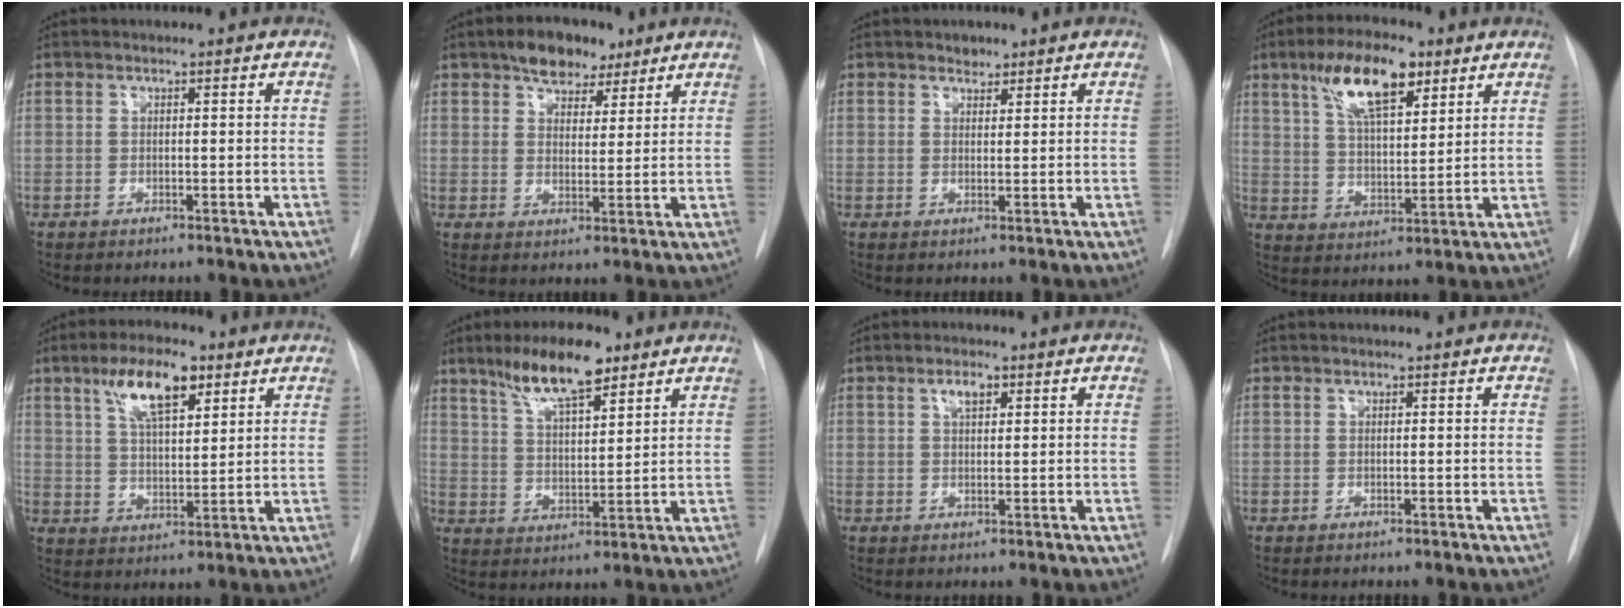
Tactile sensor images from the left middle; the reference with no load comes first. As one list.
[{"total": 7.2, "force": [5.0, 3.9, 3.4], "torque": [-0.048, 0.013, 0.081]}, {"total": 1.6, "force": [1.3, 0.9, 0.3], "torque": [-0.001, -0.003, 0.018]}, {"total": 11.7, "force": [6.6, 3.8, 9.0], "torque": [-0.165, 0.014, 0.119]}, {"total": 9.6, "force": [5.3, 3.0, 7.5], "torque": [-0.140, 0.012, 0.096]}, {"total": 10.6, "force": [7.3, 2.5, 7.2], "torque": [-0.130, 0.006, 0.131]}, {"total": 2.3, "force": [1.1, 1.0, 1.8], "torque": [-0.032, 0.002, 0.018]}, {"total": 0.0}]